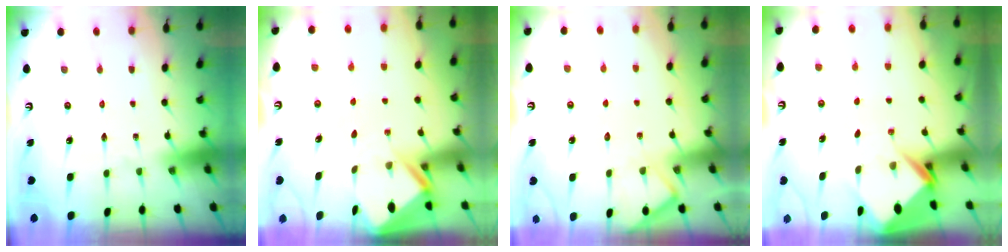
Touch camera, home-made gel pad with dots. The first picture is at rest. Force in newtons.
{"total": 3.0, "press": 3.0, "slide": 0.3}
{"total": 6.8, "press": 6.8, "slide": 0.5}
{"total": 5.5, "press": 5.5, "slide": 0.4}